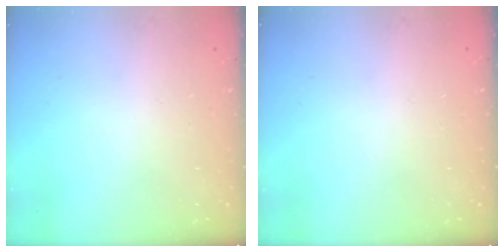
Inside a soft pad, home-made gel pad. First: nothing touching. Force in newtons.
{"total": 0.0}